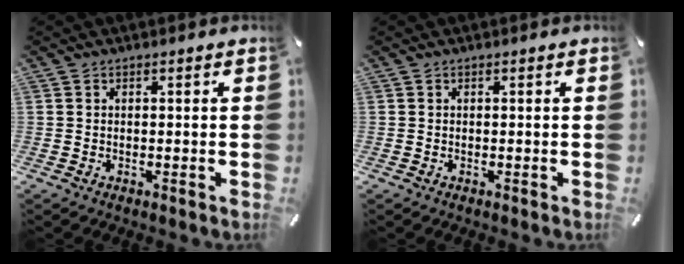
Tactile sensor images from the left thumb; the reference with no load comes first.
{"total": 0.0}